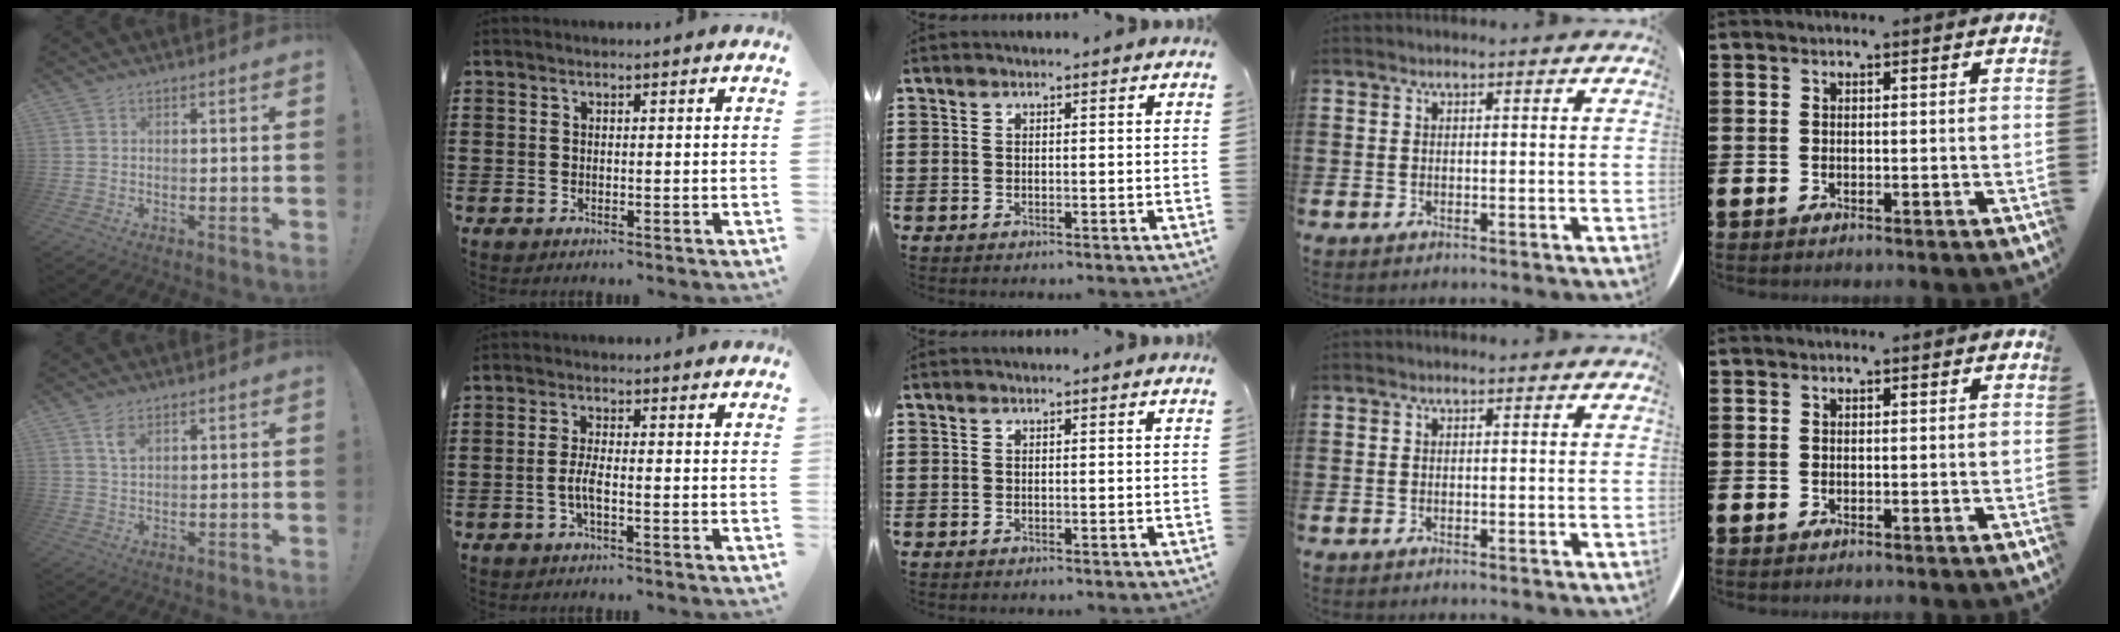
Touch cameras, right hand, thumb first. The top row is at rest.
{"thumb": {"total": 3.6, "force": [1.9, 1.8, 2.5], "torque": [-0.039, -0.005, 0.031]}, "index": {"total": 2.9, "force": [-1.0, 0.5, 2.7], "torque": [-0.064, -0.004, -0.022]}}